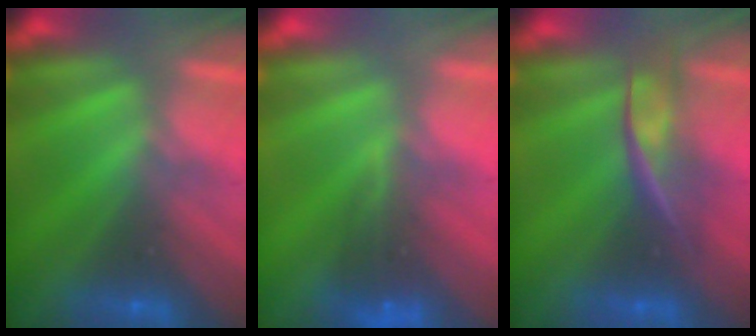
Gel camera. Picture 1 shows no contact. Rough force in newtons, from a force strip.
{"total": 4.6}
{"total": 2.4}